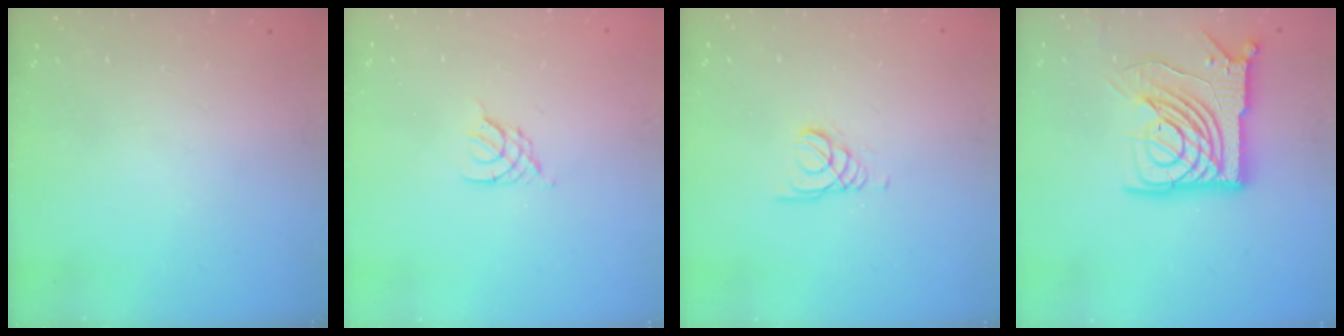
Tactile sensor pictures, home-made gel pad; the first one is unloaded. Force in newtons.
{"total": 2.3, "press": 2.3, "slide": 0.5}
{"total": 1.3, "press": 1.3, "slide": 0.1}
{"total": 20.4, "press": 20.2, "slide": 2.3}